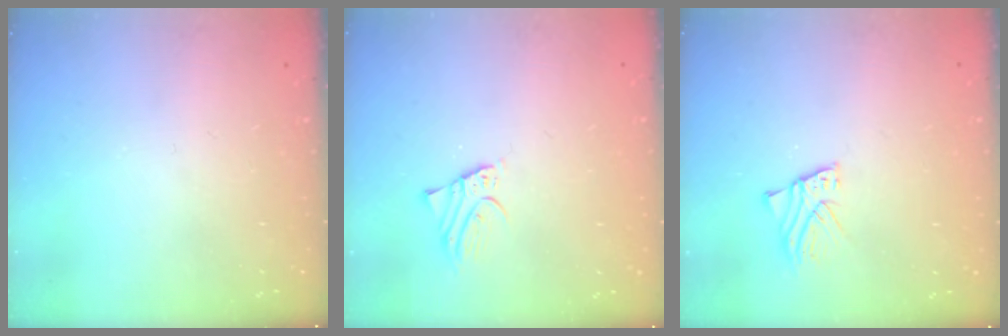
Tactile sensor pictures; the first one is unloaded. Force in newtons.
{"total": 2.3, "press": 2.3, "slide": 0.2}
{"total": 2.2, "press": 2.2, "slide": 0.1}